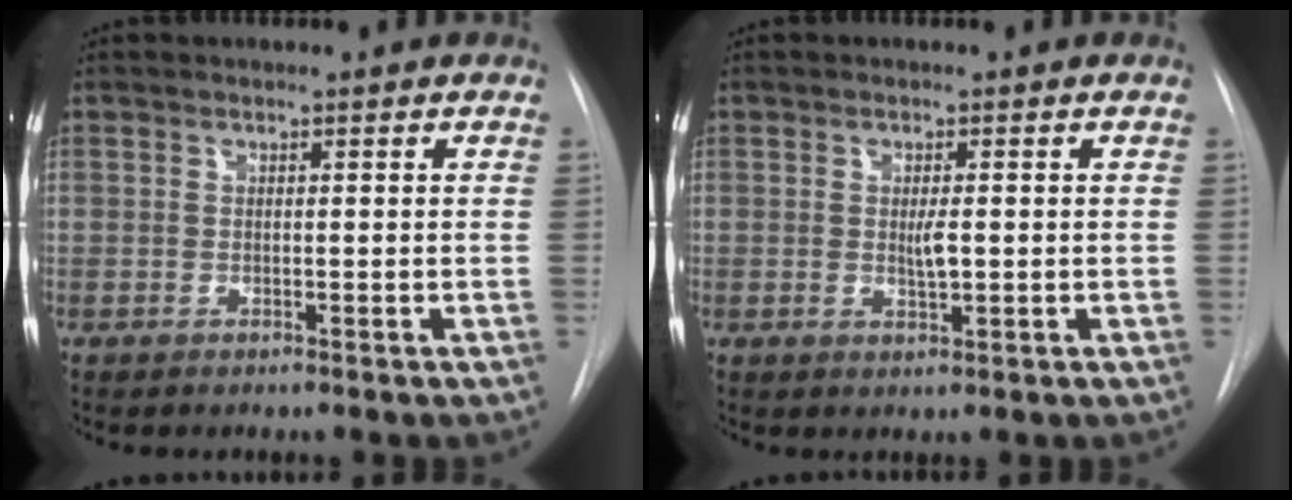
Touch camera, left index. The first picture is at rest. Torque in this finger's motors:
{"motor_torque": [0.10, 0.02, 0.02, 0.04]}